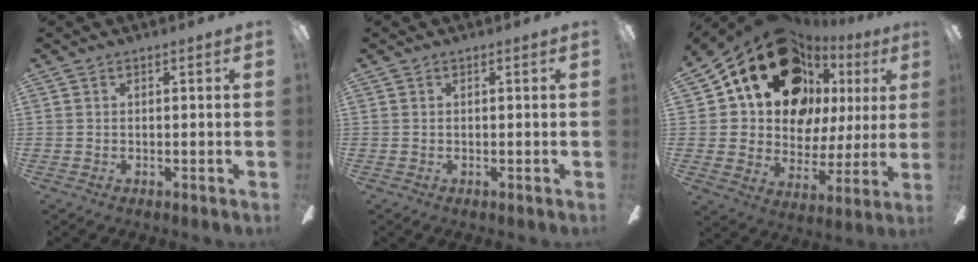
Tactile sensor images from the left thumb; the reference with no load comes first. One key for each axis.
{"total": 0.0}
{"total": 22.2, "fx": 12.0, "fy": 14.7, "fz": 11.5, "tx": -0.196, "ty": -0.065, "tz": 0.228}